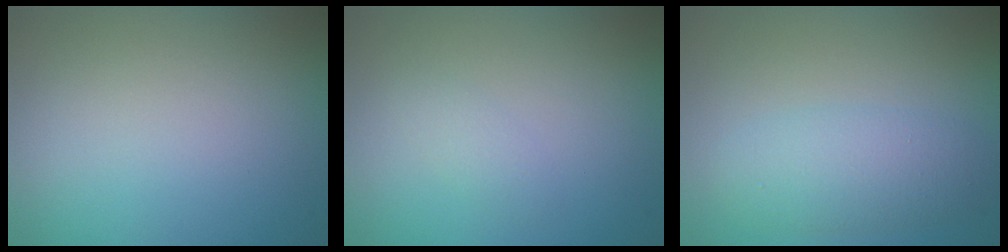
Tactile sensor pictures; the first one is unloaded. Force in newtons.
{"total": 1.0, "press": 1.0, "slide": 0.0}
{"total": 3.2, "press": 3.2, "slide": 0.1}